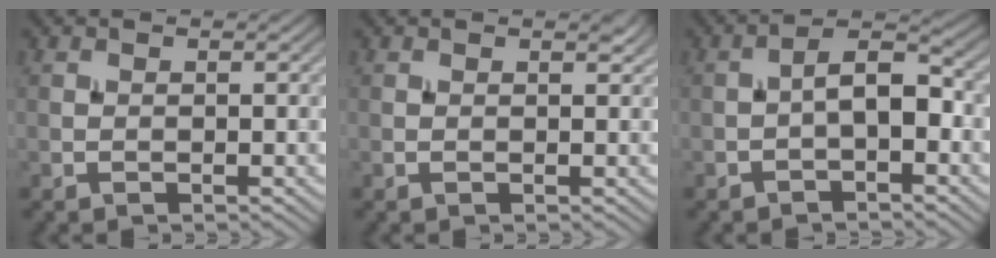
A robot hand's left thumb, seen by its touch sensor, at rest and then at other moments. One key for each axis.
{"total": 0.5, "fx": 0.4, "fy": 0.0, "fz": 0.4, "tx": -0.004, "ty": -0.002, "tz": 0.007}
{"total": 4.1, "fx": -1.1, "fy": 1.6, "fz": 3.6, "tx": -0.057, "ty": 0.017, "tz": -0.028}